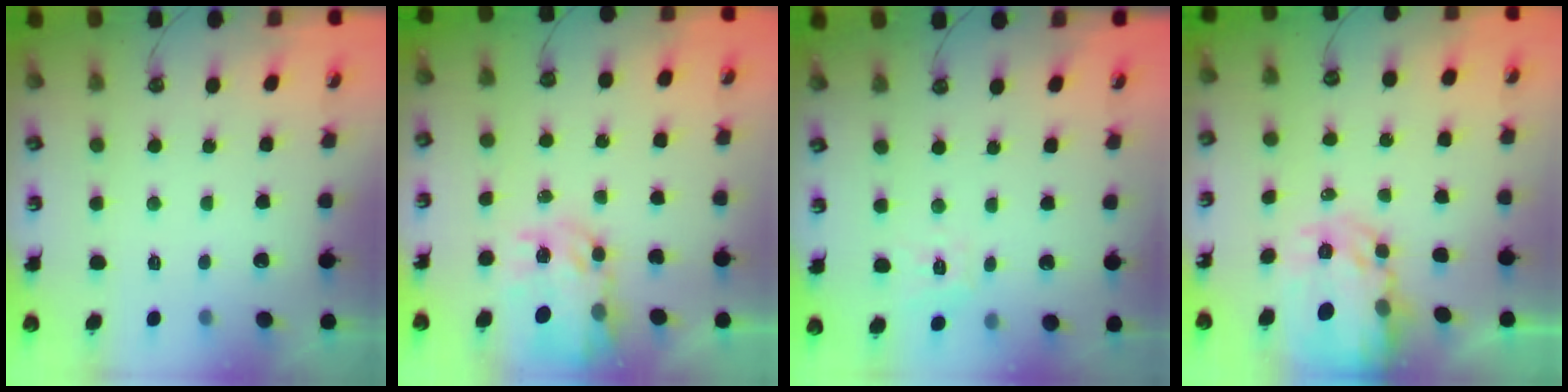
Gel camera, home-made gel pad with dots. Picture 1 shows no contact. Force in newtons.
{"total": 8.4, "press": 8.4, "slide": 0.6}
{"total": 8.5, "press": 8.5, "slide": 0.8}
{"total": 6.7, "press": 6.7, "slide": 0.6}